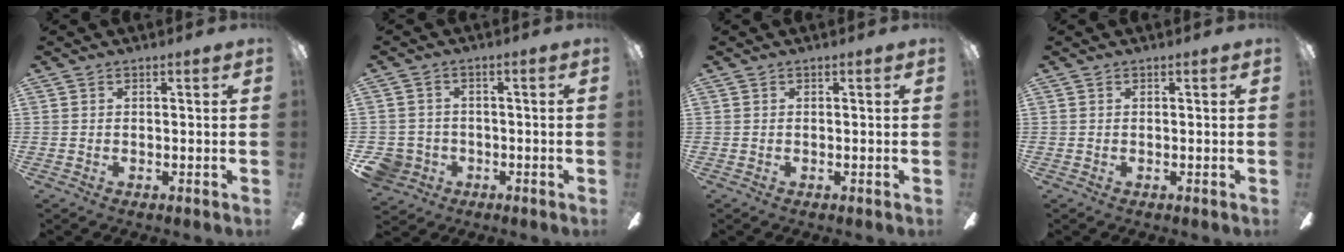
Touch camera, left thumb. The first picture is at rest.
{"total": 5.6, "force": [-2.2, 5.0, 1.2], "torque": [-0.051, 0.016, -0.043]}
{"total": 0.0}
{"total": 0.0}